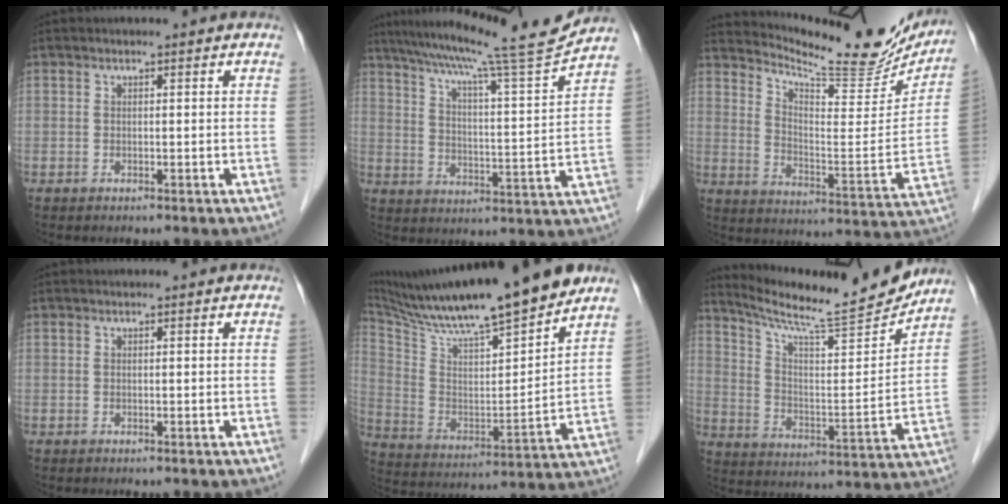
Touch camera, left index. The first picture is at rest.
{"total": 16.3, "force": [14.7, -1.9, 6.9], "torque": [-0.119, -0.032, 0.211]}
{"total": 19.2, "force": [17.9, 3.4, 6.3], "torque": [-0.101, -0.055, 0.240]}
{"total": 0.0}
{"total": 21.6, "force": [18.3, 1.2, 11.3], "torque": [-0.197, -0.005, 0.302]}
{"total": 17.4, "force": [16.0, 0.2, 6.7], "torque": [-0.116, -0.035, 0.244]}